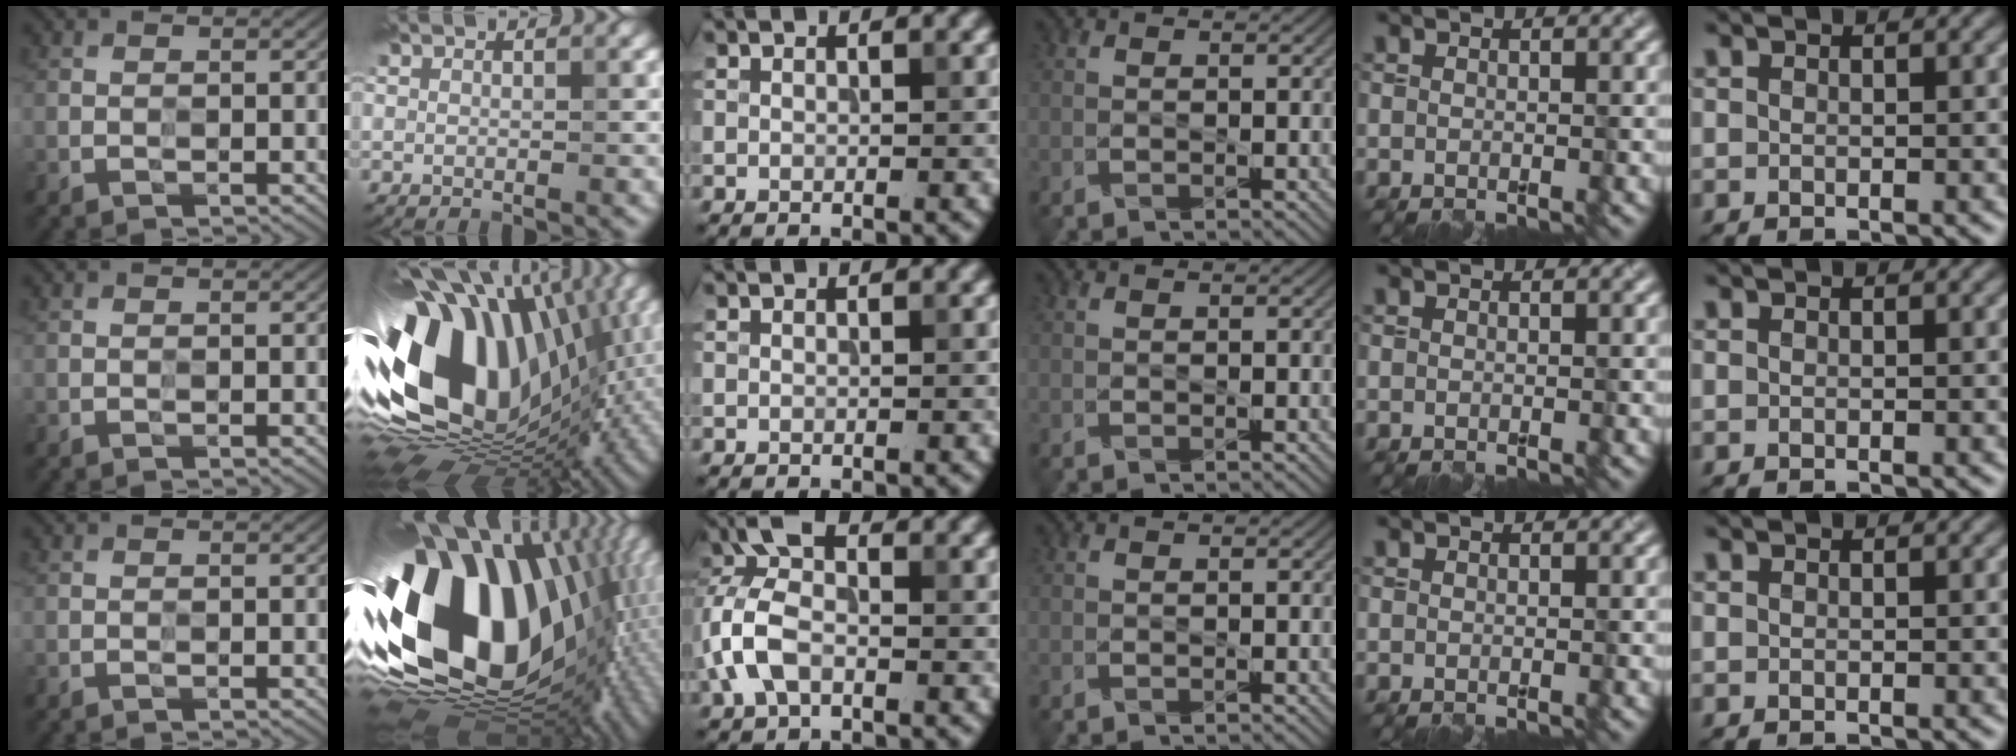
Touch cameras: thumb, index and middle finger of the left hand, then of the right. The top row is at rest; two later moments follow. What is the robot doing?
{"motion": "wipe", "object": "paper plate"}